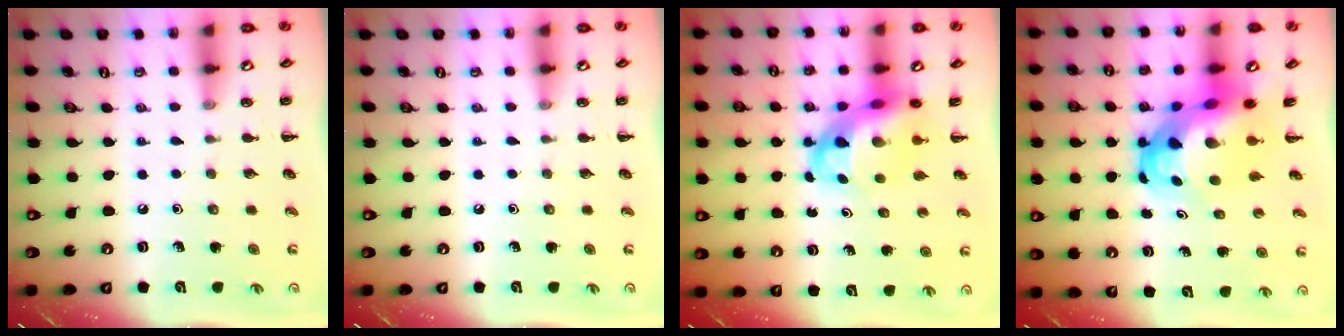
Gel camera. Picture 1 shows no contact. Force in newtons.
{"total": 0.0}
{"total": 7.8, "press": 7.5, "slide": 1.9}
{"total": 9.0, "press": 8.7, "slide": 2.5}